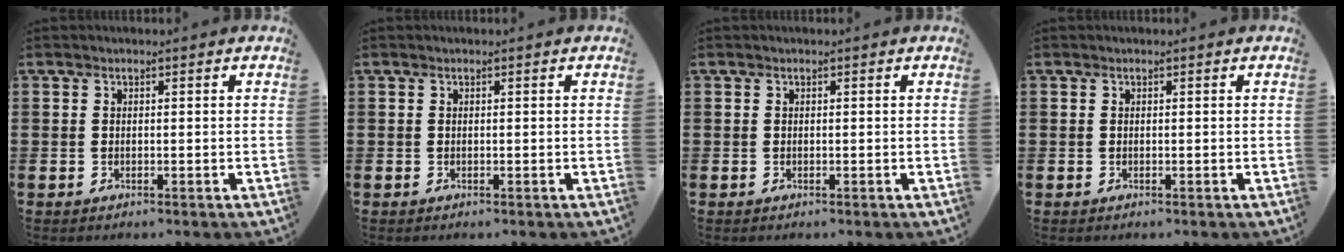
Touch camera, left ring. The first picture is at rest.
{"total": 0.0}
{"total": 0.0}
{"total": 0.0}